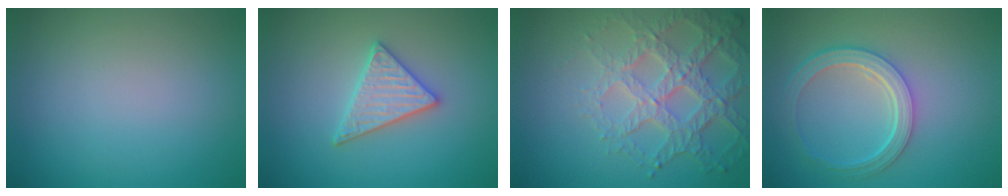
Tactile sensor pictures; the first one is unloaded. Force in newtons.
{"total": 2.9, "press": 2.8, "slide": 0.5}
{"total": 6.0, "press": 4.7, "slide": 3.7}
{"total": 4.7, "press": 3.6, "slide": 2.9}